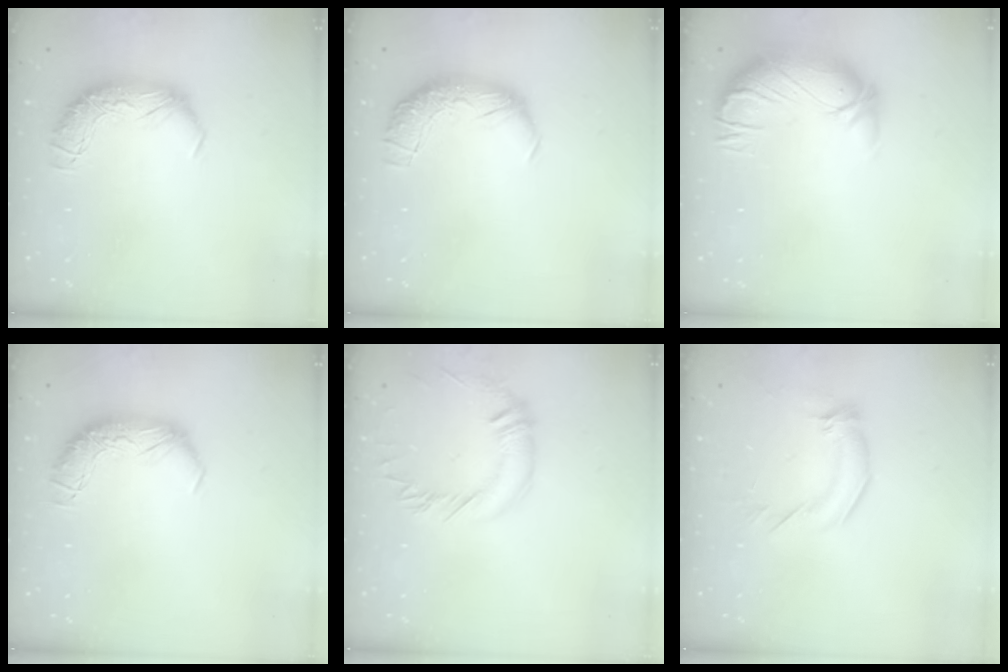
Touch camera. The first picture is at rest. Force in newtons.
{"total": 2.4, "press": 1.0, "slide": 2.2}
{"total": 3.0, "press": 0.3, "slide": 3.0}
{"total": 0.0}
{"total": 1.3, "press": 1.1, "slide": 0.7}
{"total": 2.2, "press": 1.1, "slide": 1.9}